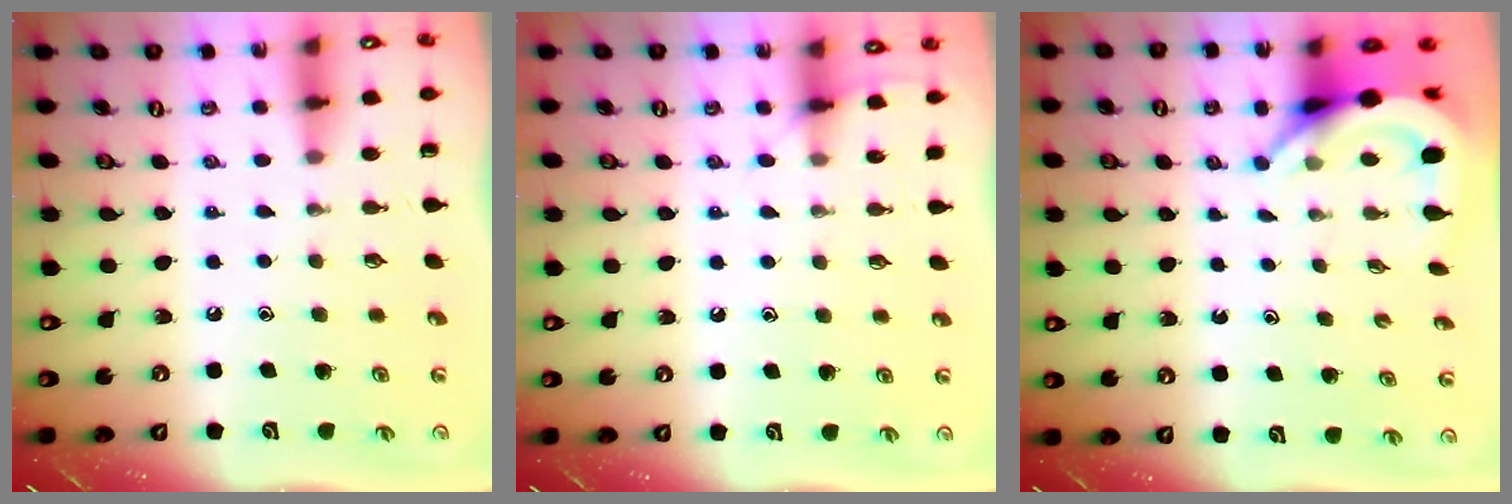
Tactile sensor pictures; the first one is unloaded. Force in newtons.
{"total": 5.0, "press": 5.0, "slide": 0.6}
{"total": 5.9, "press": 5.9, "slide": 0.4}